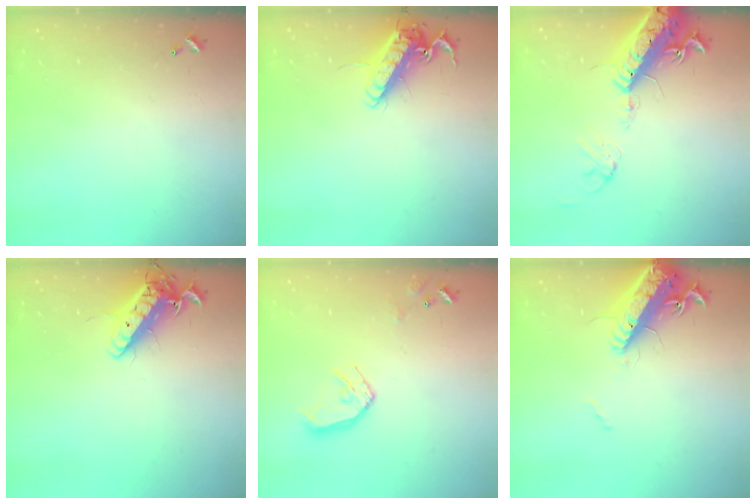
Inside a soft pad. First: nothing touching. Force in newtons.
{"total": 12.8, "press": 12.6, "slide": 2.4}
{"total": 18.0, "press": 17.6, "slide": 4.1}
{"total": 15.0, "press": 14.8, "slide": 2.4}
{"total": 11.7, "press": 11.6, "slide": 1.2}
{"total": 16.7, "press": 16.2, "slide": 4.1}